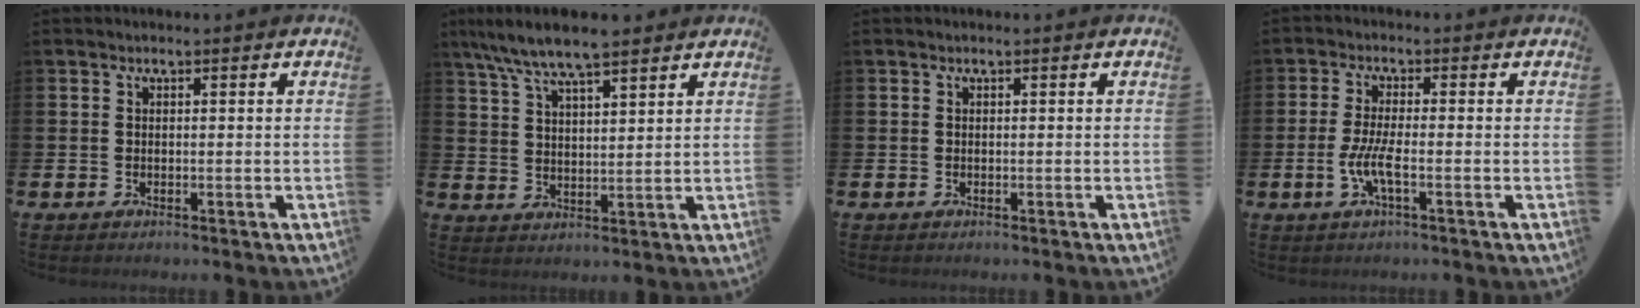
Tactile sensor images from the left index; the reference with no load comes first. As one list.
[{"total": 7.1, "force": [6.5, 0.9, 2.7], "torque": [-0.079, -0.018, 0.120]}, {"total": 0.0}, {"total": 3.9, "force": [-1.3, 0.6, 3.6], "torque": [-0.084, -0.001, -0.028]}]